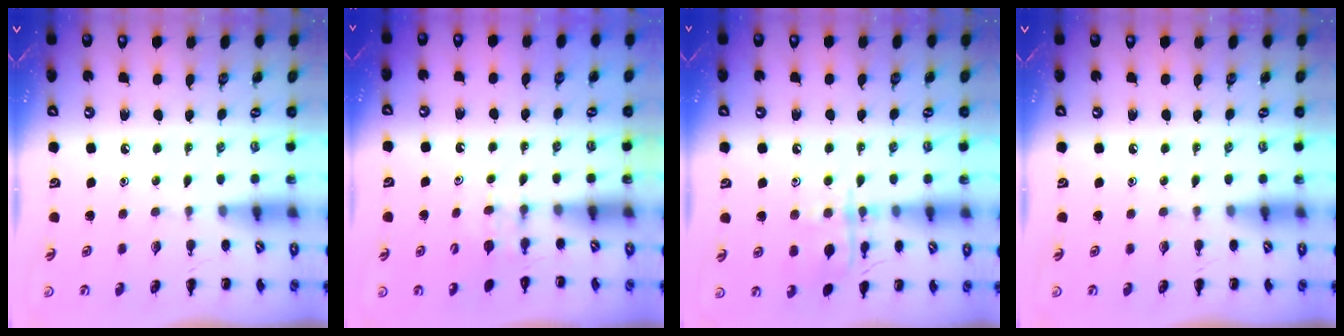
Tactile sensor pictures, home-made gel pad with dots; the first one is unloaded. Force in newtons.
{"total": 4.1, "press": 3.9, "slide": 1.3}
{"total": 11.3, "press": 11.3, "slide": 0.6}
{"total": 0.0}